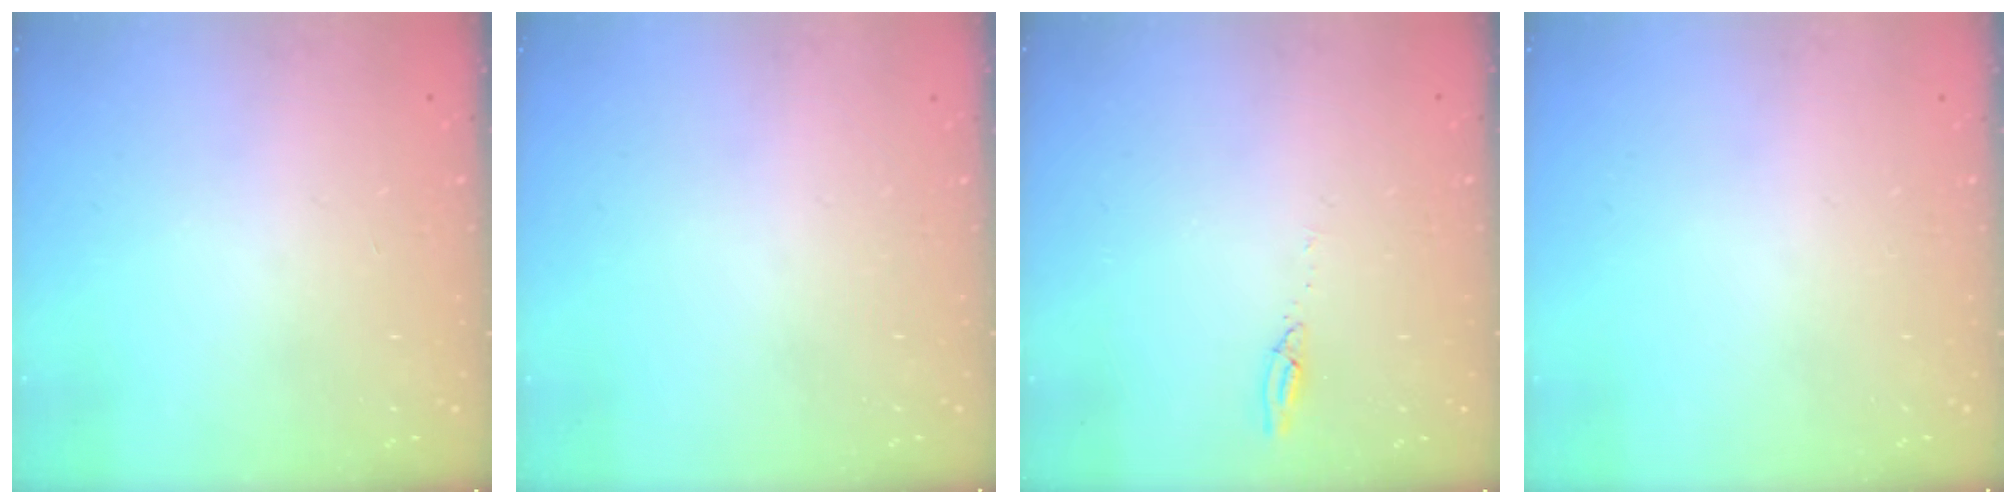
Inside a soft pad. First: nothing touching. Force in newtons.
{"total": 0.0}
{"total": 3.1, "press": 3.0, "slide": 0.3}
{"total": 0.0}